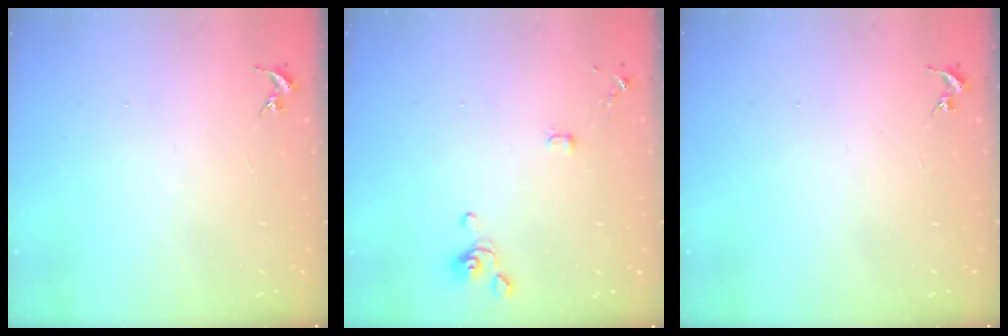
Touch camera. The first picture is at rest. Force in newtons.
{"total": 4.2, "press": 4.1, "slide": 1.0}
{"total": 0.0}